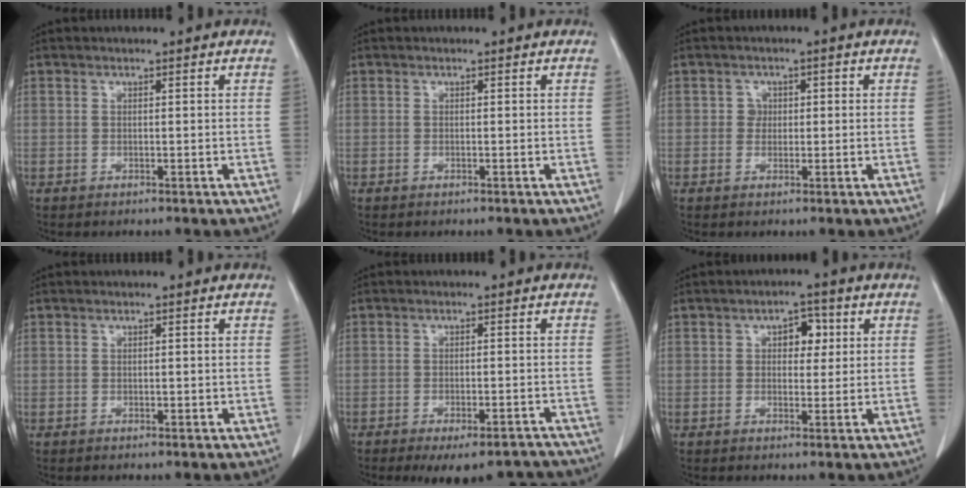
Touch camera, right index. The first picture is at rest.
{"total": 0.0}
{"total": 1.8, "force": [0.2, 1.7, 0.6], "torque": [-0.003, 0.006, 0.004]}
{"total": 0.7, "force": [0.1, 0.5, 0.4], "torque": [-0.004, 0.001, 0.005]}
{"total": 10.4, "force": [-8.8, 3.4, 4.4], "torque": [-0.046, 0.010, -0.108]}
{"total": 3.9, "force": [1.1, 2.3, 2.9], "torque": [-0.037, 0.010, 0.015]}